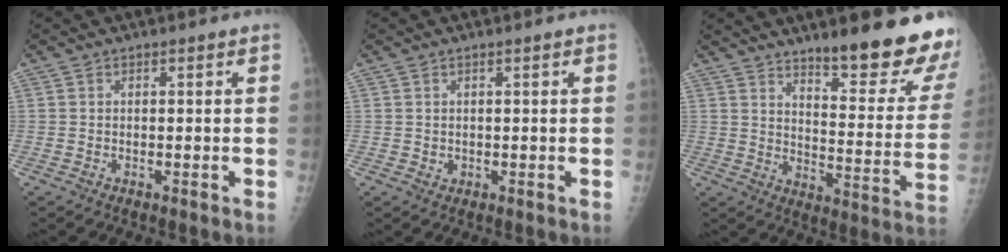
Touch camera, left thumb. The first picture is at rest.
{"total": 0.7, "force": [0.2, 0.5, 0.4], "torque": [0.001, -0.002, 0.007]}
{"total": 20.9, "force": [15.5, 4.3, 13.3], "torque": [-0.145, -0.106, 0.211]}